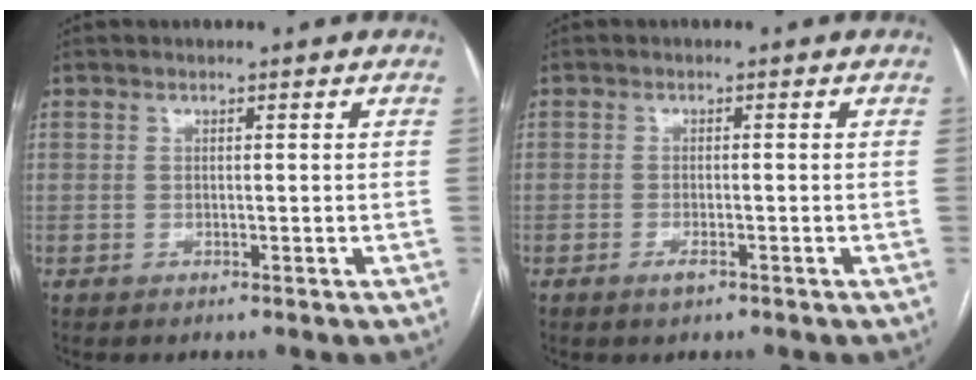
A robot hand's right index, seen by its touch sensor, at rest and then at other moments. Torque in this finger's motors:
{"motor_torque": [0.17, 0.13, 0.05, 0.01]}